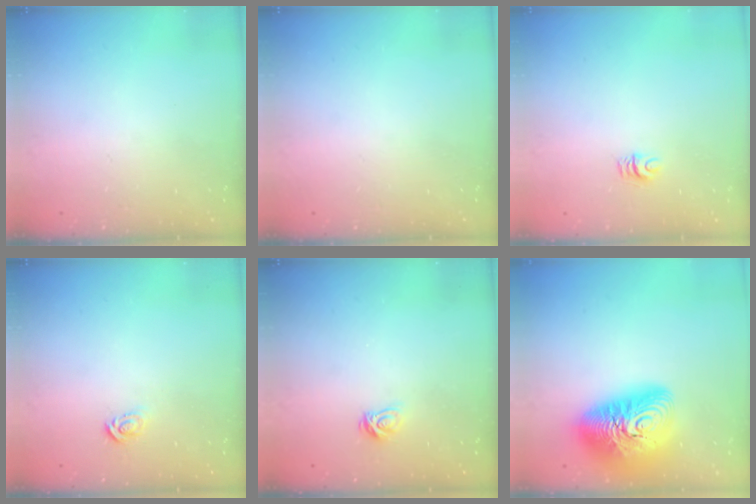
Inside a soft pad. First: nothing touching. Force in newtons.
{"total": 0.0}
{"total": 4.6, "press": 4.5, "slide": 0.5}
{"total": 2.9, "press": 2.9, "slide": 0.2}
{"total": 4.8, "press": 4.8, "slide": 0.4}
{"total": 21.9, "press": 21.8, "slide": 1.9}